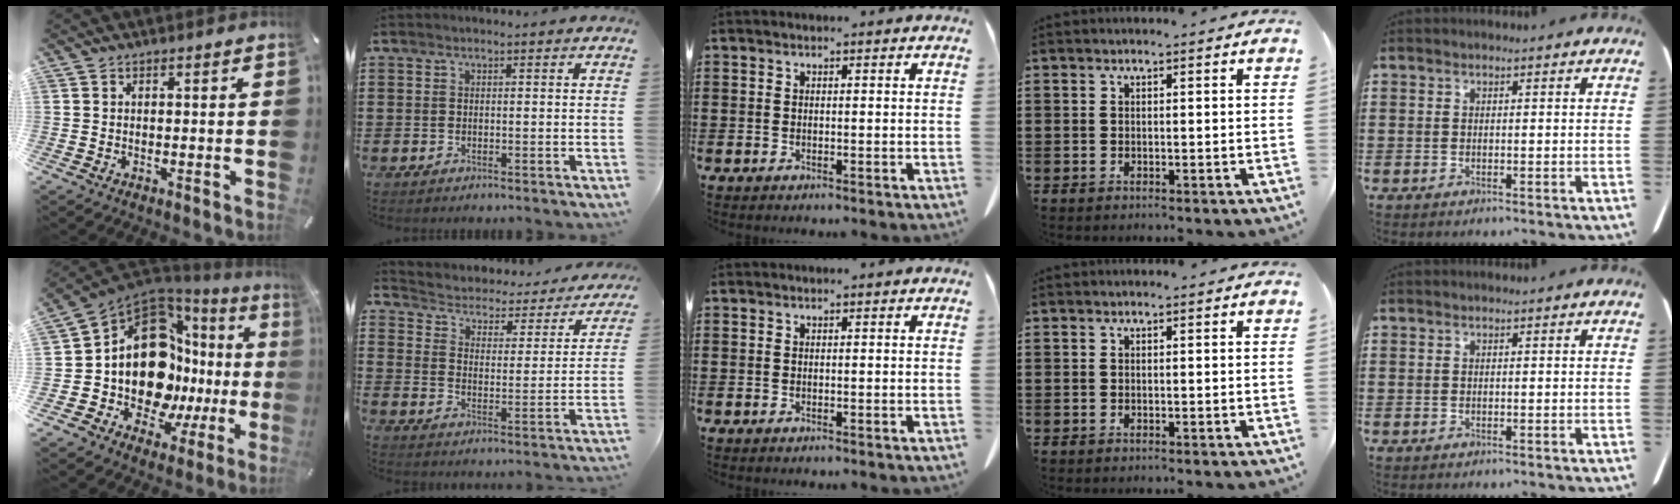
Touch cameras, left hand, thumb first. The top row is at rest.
{"thumb": {"total": 20.3, "force": [0.0, 14.3, 14.4], "torque": [-0.240, -0.057, 0.017]}, "index": {"total": 2.2, "force": [2.0, 0.8, 0.2], "torque": [-0.022, -0.025, 0.022]}}